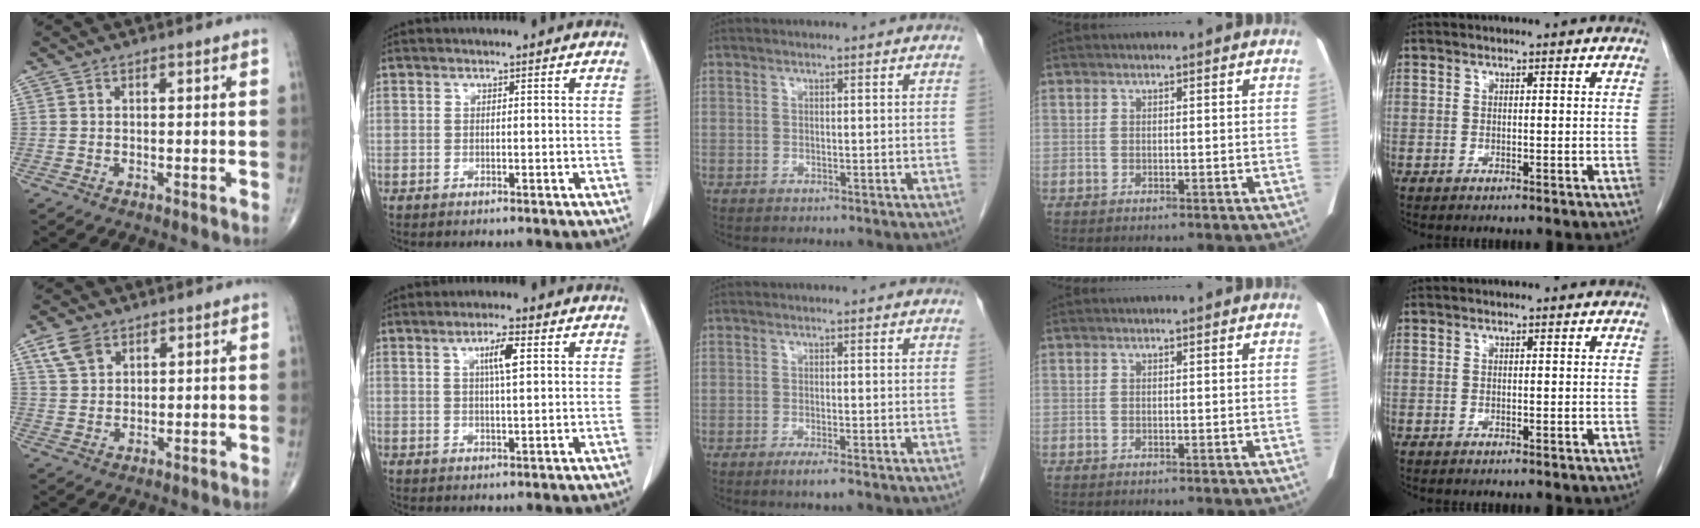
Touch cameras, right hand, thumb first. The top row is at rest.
{"thumb": {"total": 5.3, "force": [3.1, 3.4, 2.7], "torque": [-0.044, -0.006, 0.064]}, "index": {"total": 4.1, "force": [1.4, 0.4, 3.8], "torque": [-0.068, 0.001, 0.024]}, "middle": {"total": 2.0, "force": [-1.3, 0.0, 1.6], "torque": [-0.028, -0.005, -0.024]}}